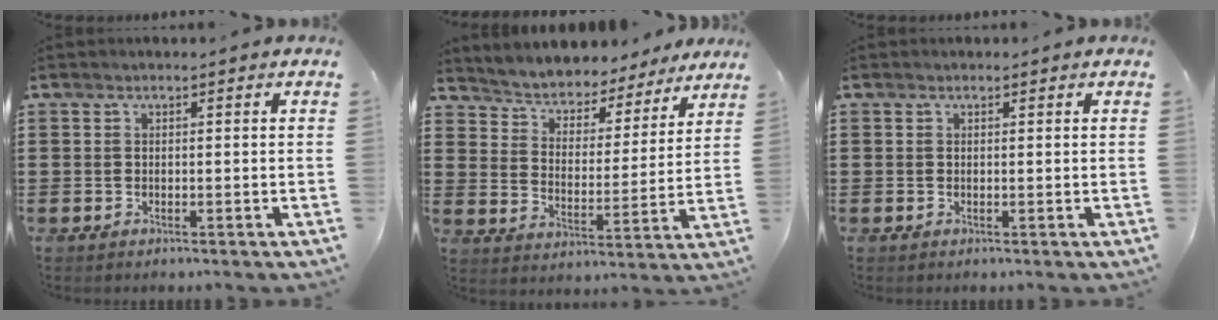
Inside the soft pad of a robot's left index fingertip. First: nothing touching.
{"total": 4.2, "force": [4.1, 0.9, -0.2], "torque": [-0.026, -0.037, 0.065]}
{"total": 0.0}